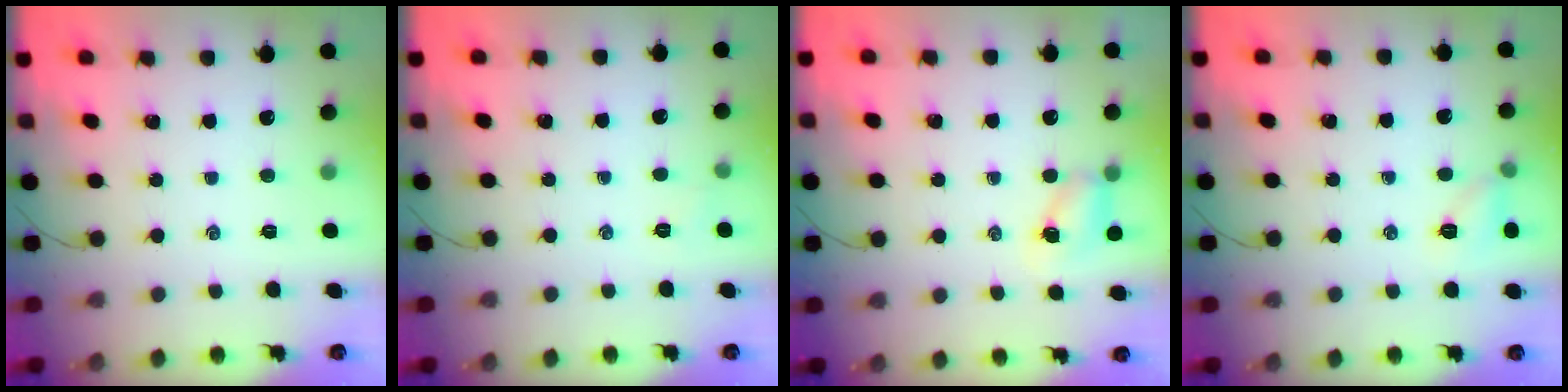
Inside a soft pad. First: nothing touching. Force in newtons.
{"total": 3.5, "press": 3.3, "slide": 1.1}
{"total": 4.4, "press": 4.3, "slide": 0.8}
{"total": 7.7, "press": 7.5, "slide": 1.7}